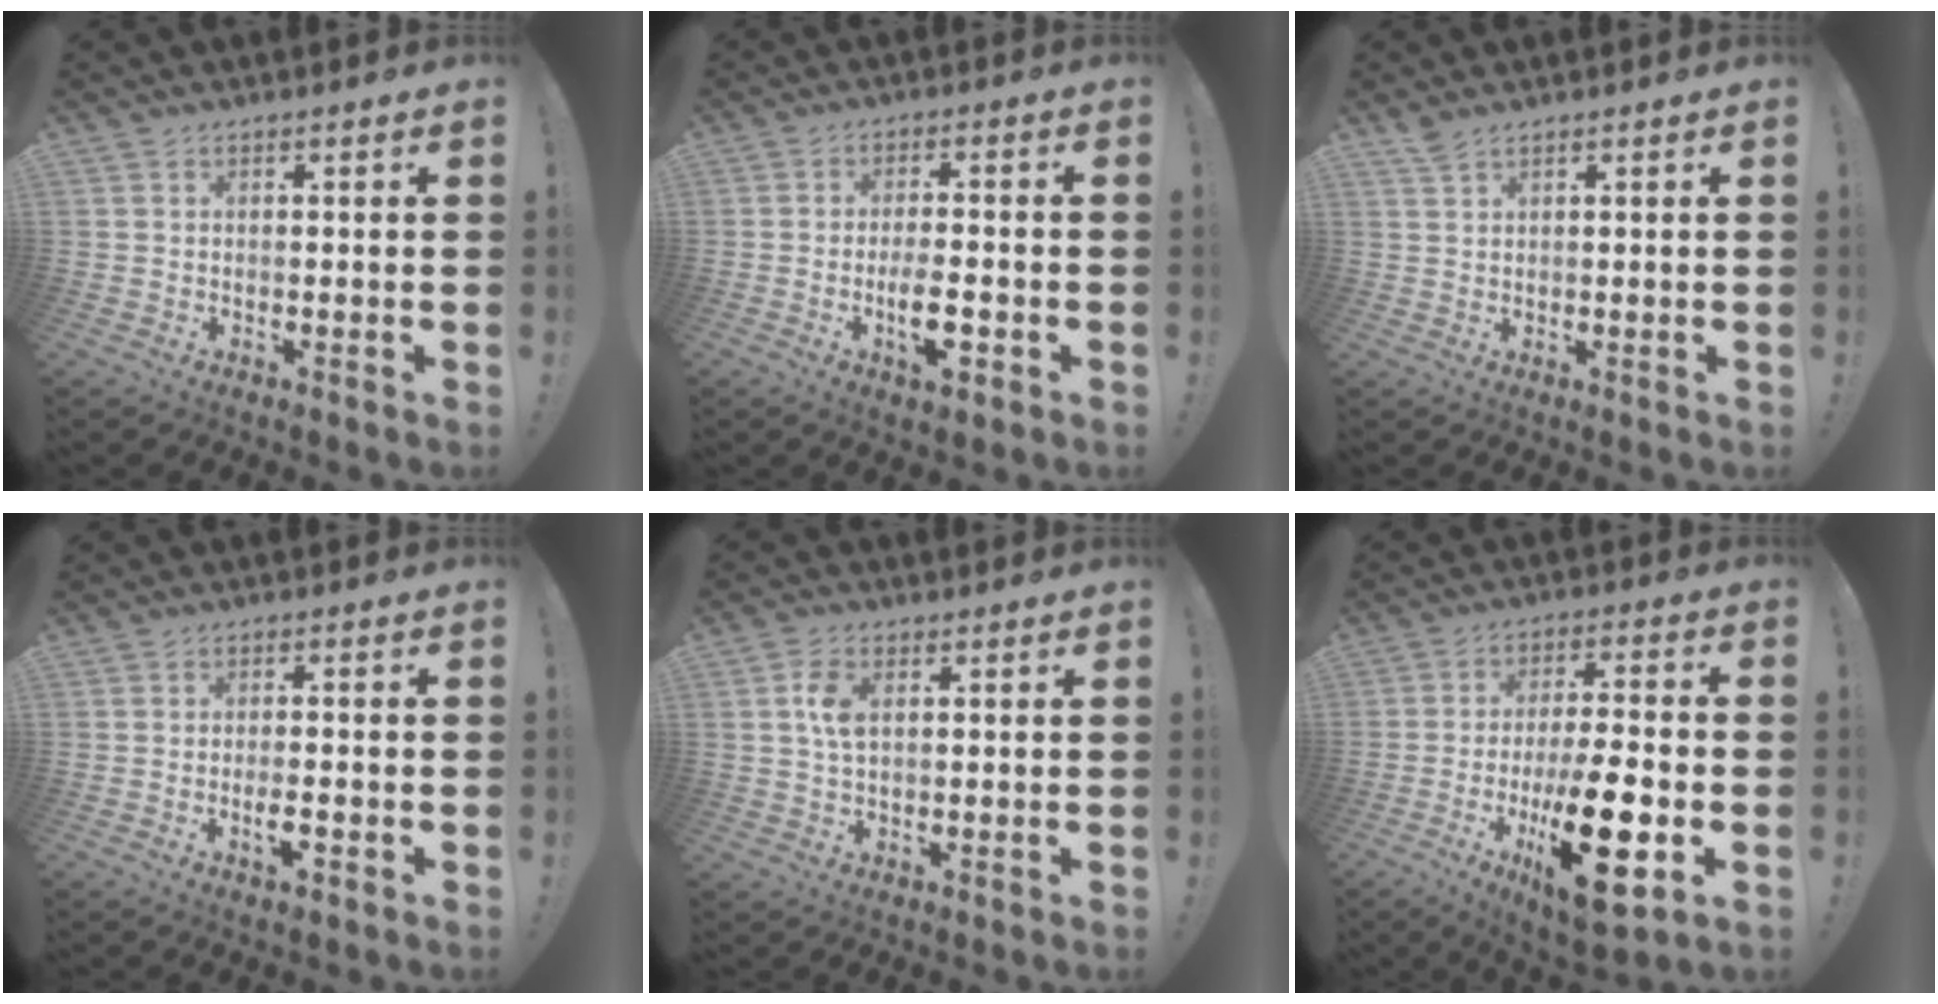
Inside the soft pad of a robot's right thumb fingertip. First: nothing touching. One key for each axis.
{"total": 7.8, "fx": -2.7, "fy": 2.4, "fz": 6.9, "tx": -0.132, "ty": 0.006, "tz": -0.044}
{"total": 2.6, "fx": 2.3, "fy": 0.8, "fz": 1.0, "tx": -0.017, "ty": -0.010, "tz": 0.042}
{"total": 3.2, "fx": -1.6, "fy": 0.7, "fz": 2.7, "tx": -0.056, "ty": 0.002, "tz": -0.026}
{"total": 5.8, "fx": 1.4, "fy": 3.3, "fz": 4.6, "tx": -0.084, "ty": 0.001, "tz": 0.021}
{"total": 19.3, "fx": -6.4, "fy": 5.9, "fz": 17.2, "tx": -0.282, "ty": 0.025, "tz": -0.094}